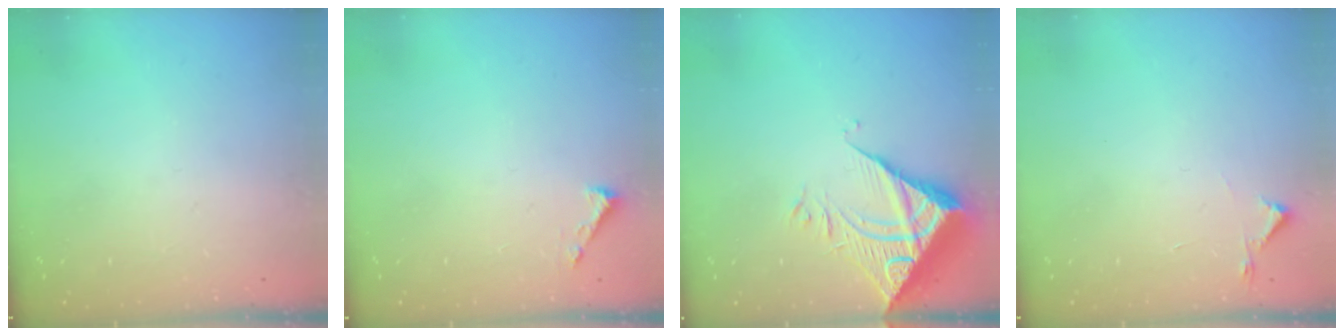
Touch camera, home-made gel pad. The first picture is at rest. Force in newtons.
{"total": 1.6, "press": 1.6, "slide": 0.1}
{"total": 9.0, "press": 8.9, "slide": 0.8}
{"total": 2.7, "press": 2.6, "slide": 0.4}